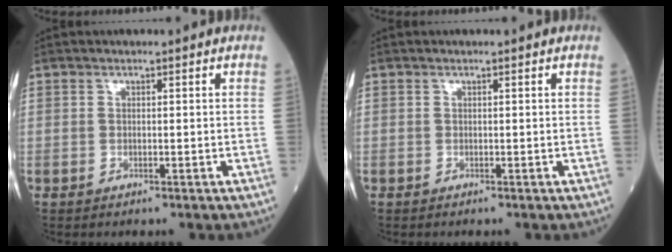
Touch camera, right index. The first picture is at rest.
{"total": 0.0}